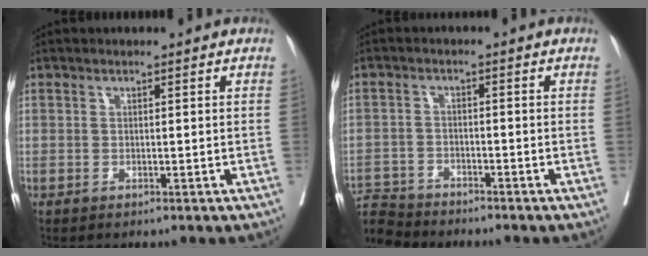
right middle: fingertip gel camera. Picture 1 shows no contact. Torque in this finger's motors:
{"motor_torque": [0.10, -0.29, -0.03, -0.01]}